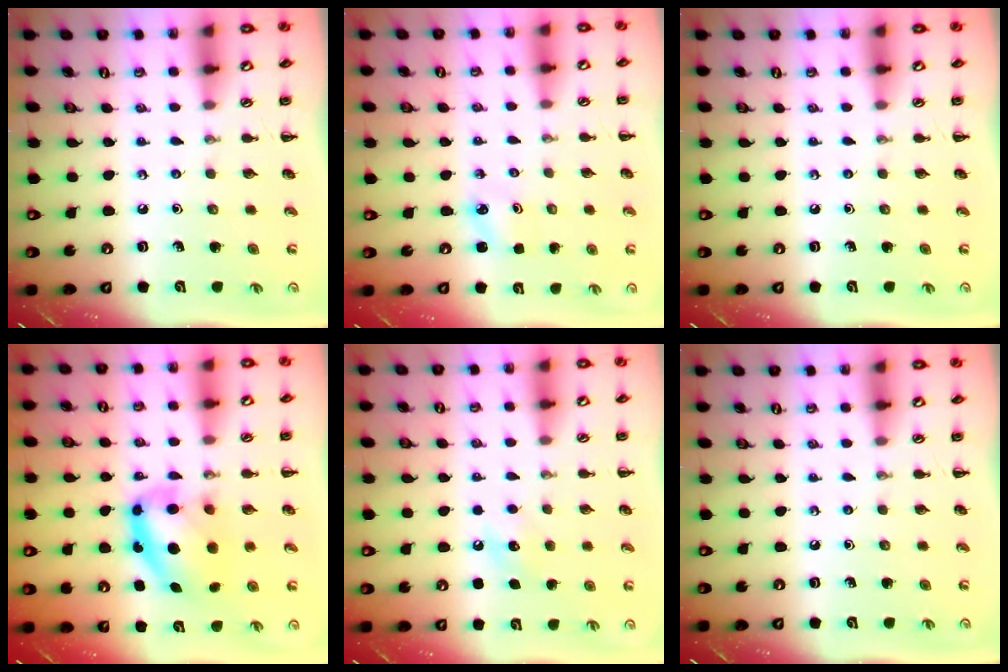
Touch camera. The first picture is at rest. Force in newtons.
{"total": 1.9, "press": 1.8, "slide": 0.5}
{"total": 0.0}
{"total": 10.8, "press": 10.6, "slide": 2.5}
{"total": 6.0, "press": 5.8, "slide": 1.3}
{"total": 0.0}